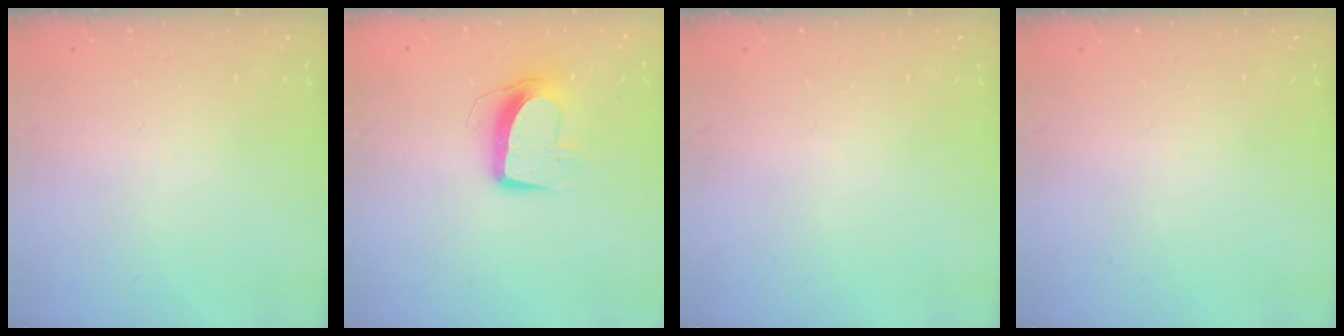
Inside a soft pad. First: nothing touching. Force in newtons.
{"total": 10.8, "press": 10.7, "slide": 0.7}
{"total": 0.0}
{"total": 0.0}